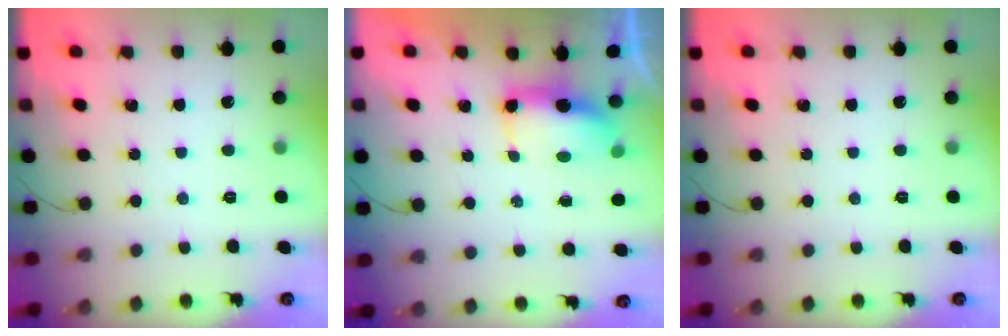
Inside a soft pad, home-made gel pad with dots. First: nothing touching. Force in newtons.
{"total": 6.6, "press": 6.6, "slide": 0.6}
{"total": 0.0}